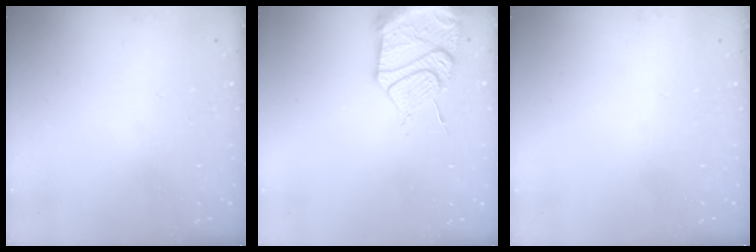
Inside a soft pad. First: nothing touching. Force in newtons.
{"total": 16.9, "press": 16.3, "slide": 4.2}
{"total": 0.0}